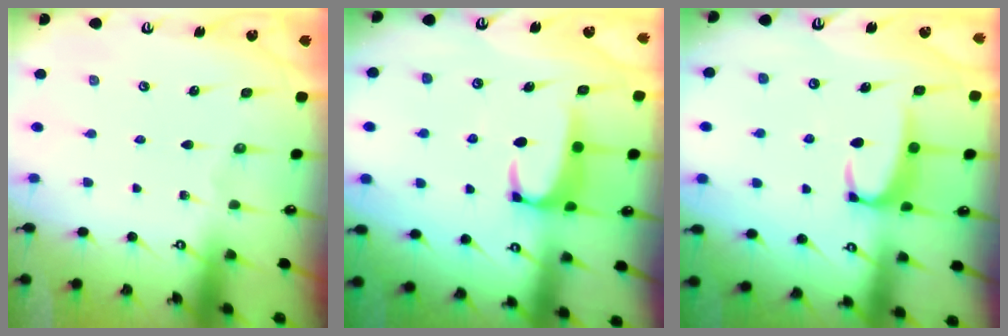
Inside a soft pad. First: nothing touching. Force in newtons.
{"total": 2.0, "press": 1.9, "slide": 0.6}
{"total": 2.3, "press": 2.3, "slide": 0.6}